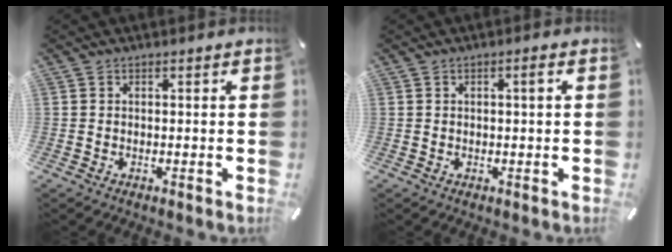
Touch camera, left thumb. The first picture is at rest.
{"total": 1.7, "force": [0.4, 0.2, 1.7], "torque": [-0.031, 0.002, 0.005]}